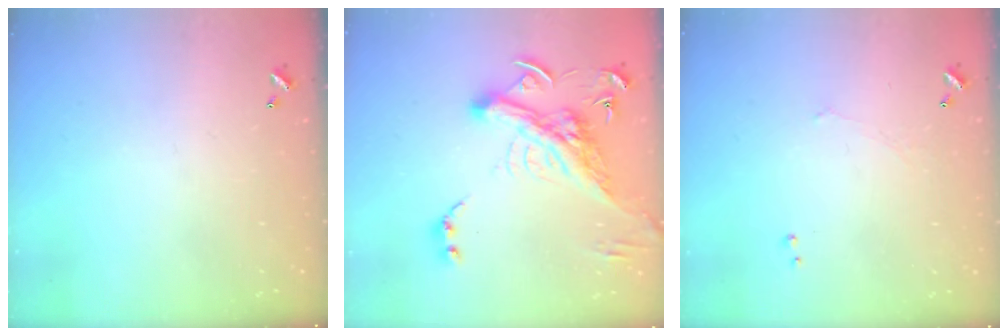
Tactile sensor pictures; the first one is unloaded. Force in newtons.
{"total": 9.2, "press": 8.9, "slide": 2.3}
{"total": 0.9, "press": 0.7, "slide": 0.5}